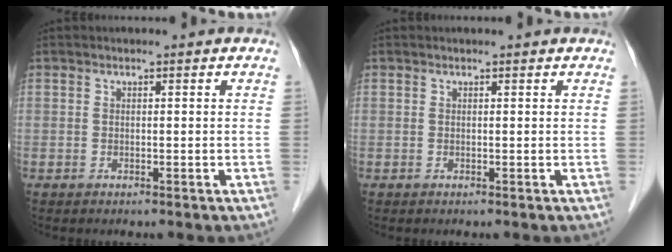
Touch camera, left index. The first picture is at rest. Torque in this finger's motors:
{"motor_torque": [0.57, -0.68, 0.01, -0.01]}